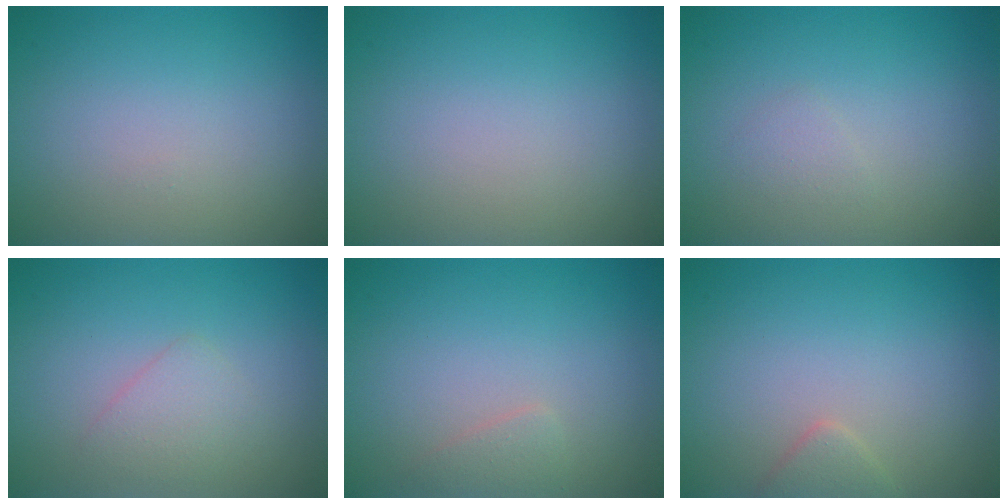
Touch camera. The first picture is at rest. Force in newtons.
{"total": 0.0}
{"total": 0.8, "press": 0.8, "slide": 0.1}
{"total": 1.7, "press": 1.7, "slide": 0.0}
{"total": 1.0, "press": 1.0, "slide": 0.1}
{"total": 1.5, "press": 1.5, "slide": 0.1}